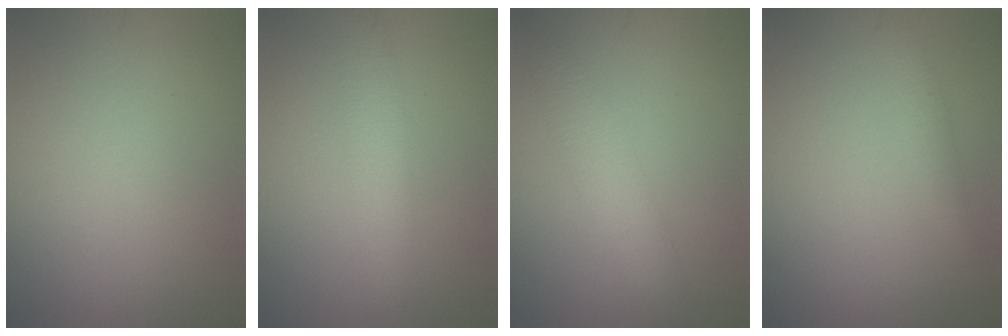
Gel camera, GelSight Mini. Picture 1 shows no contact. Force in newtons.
{"total": 2.7, "press": 2.7, "slide": 0.0}
{"total": 2.9, "press": 2.9, "slide": 0.1}
{"total": 1.1, "press": 1.1, "slide": 0.1}